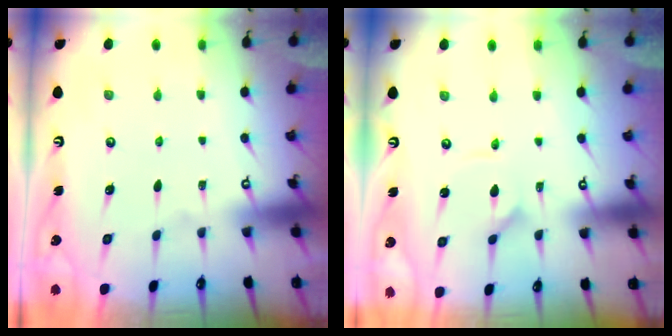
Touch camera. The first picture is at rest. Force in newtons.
{"total": 1.5, "press": 1.5, "slide": 0.0}